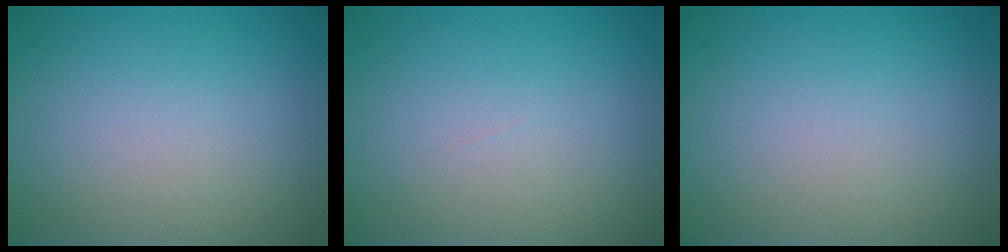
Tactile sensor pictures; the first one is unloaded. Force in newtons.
{"total": 0.0}
{"total": 0.0}